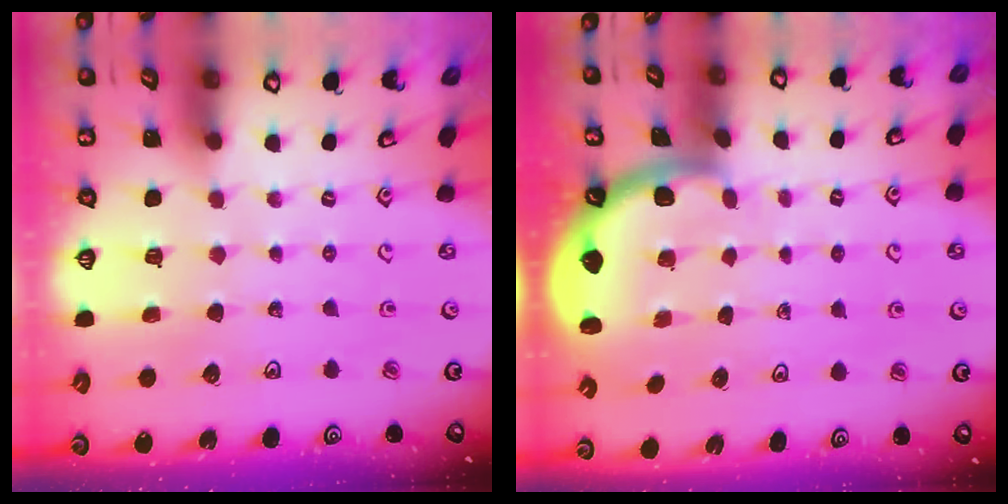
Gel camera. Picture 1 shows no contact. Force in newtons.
{"total": 1.6, "press": 1.6, "slide": 0.1}